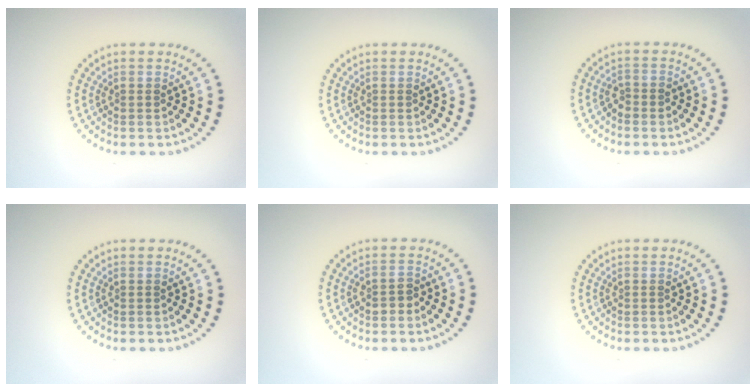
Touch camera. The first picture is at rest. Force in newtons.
{"total": 0.0}
{"total": 0.9, "press": 0.8, "slide": 0.5}
{"total": 0.0}
{"total": 1.4, "press": 1.3, "slide": 0.5}
{"total": 0.0}